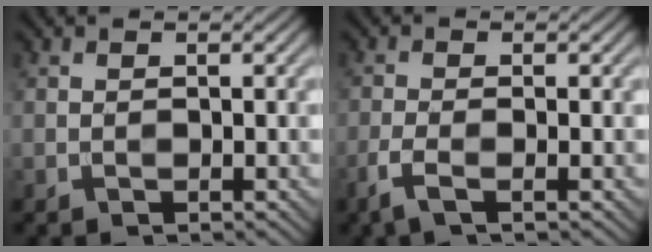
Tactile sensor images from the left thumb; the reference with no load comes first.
{"total": 2.8, "force": [-1.6, 0.6, 2.3], "torque": [-0.054, -0.001, -0.042]}